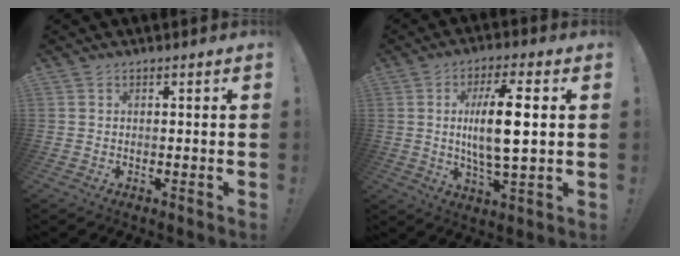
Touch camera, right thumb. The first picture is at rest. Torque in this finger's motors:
{"motor_torque": [0.05, 0.50, 0.56, 0.50, 0.09]}